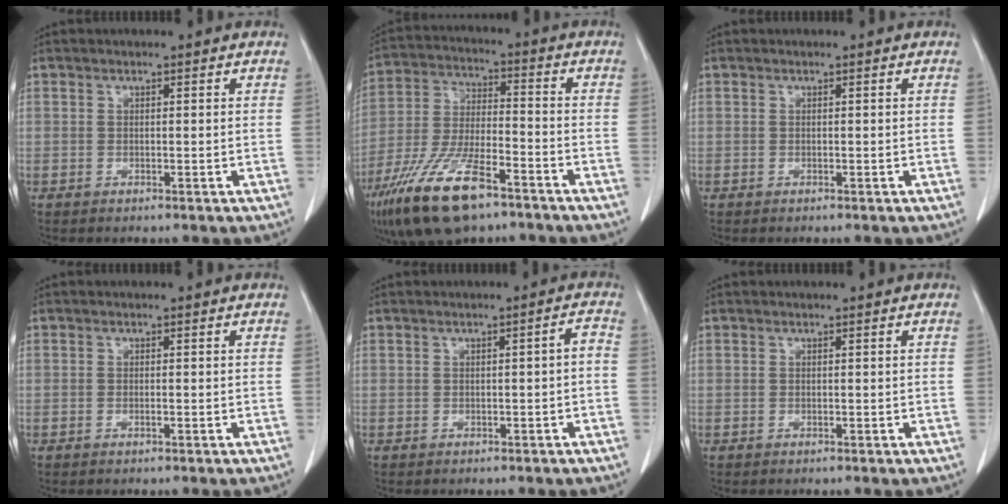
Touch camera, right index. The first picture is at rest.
{"total": 15.9, "force": [-10.1, 4.5, 11.4], "torque": [-0.241, -0.024, -0.187]}
{"total": 0.0}
{"total": 0.7, "force": [-0.3, 0.1, 0.7], "torque": [-0.013, 0.000, -0.006]}
{"total": 1.9, "force": [-0.7, 0.3, 1.8], "torque": [-0.019, 0.009, -0.011]}
{"total": 0.0}